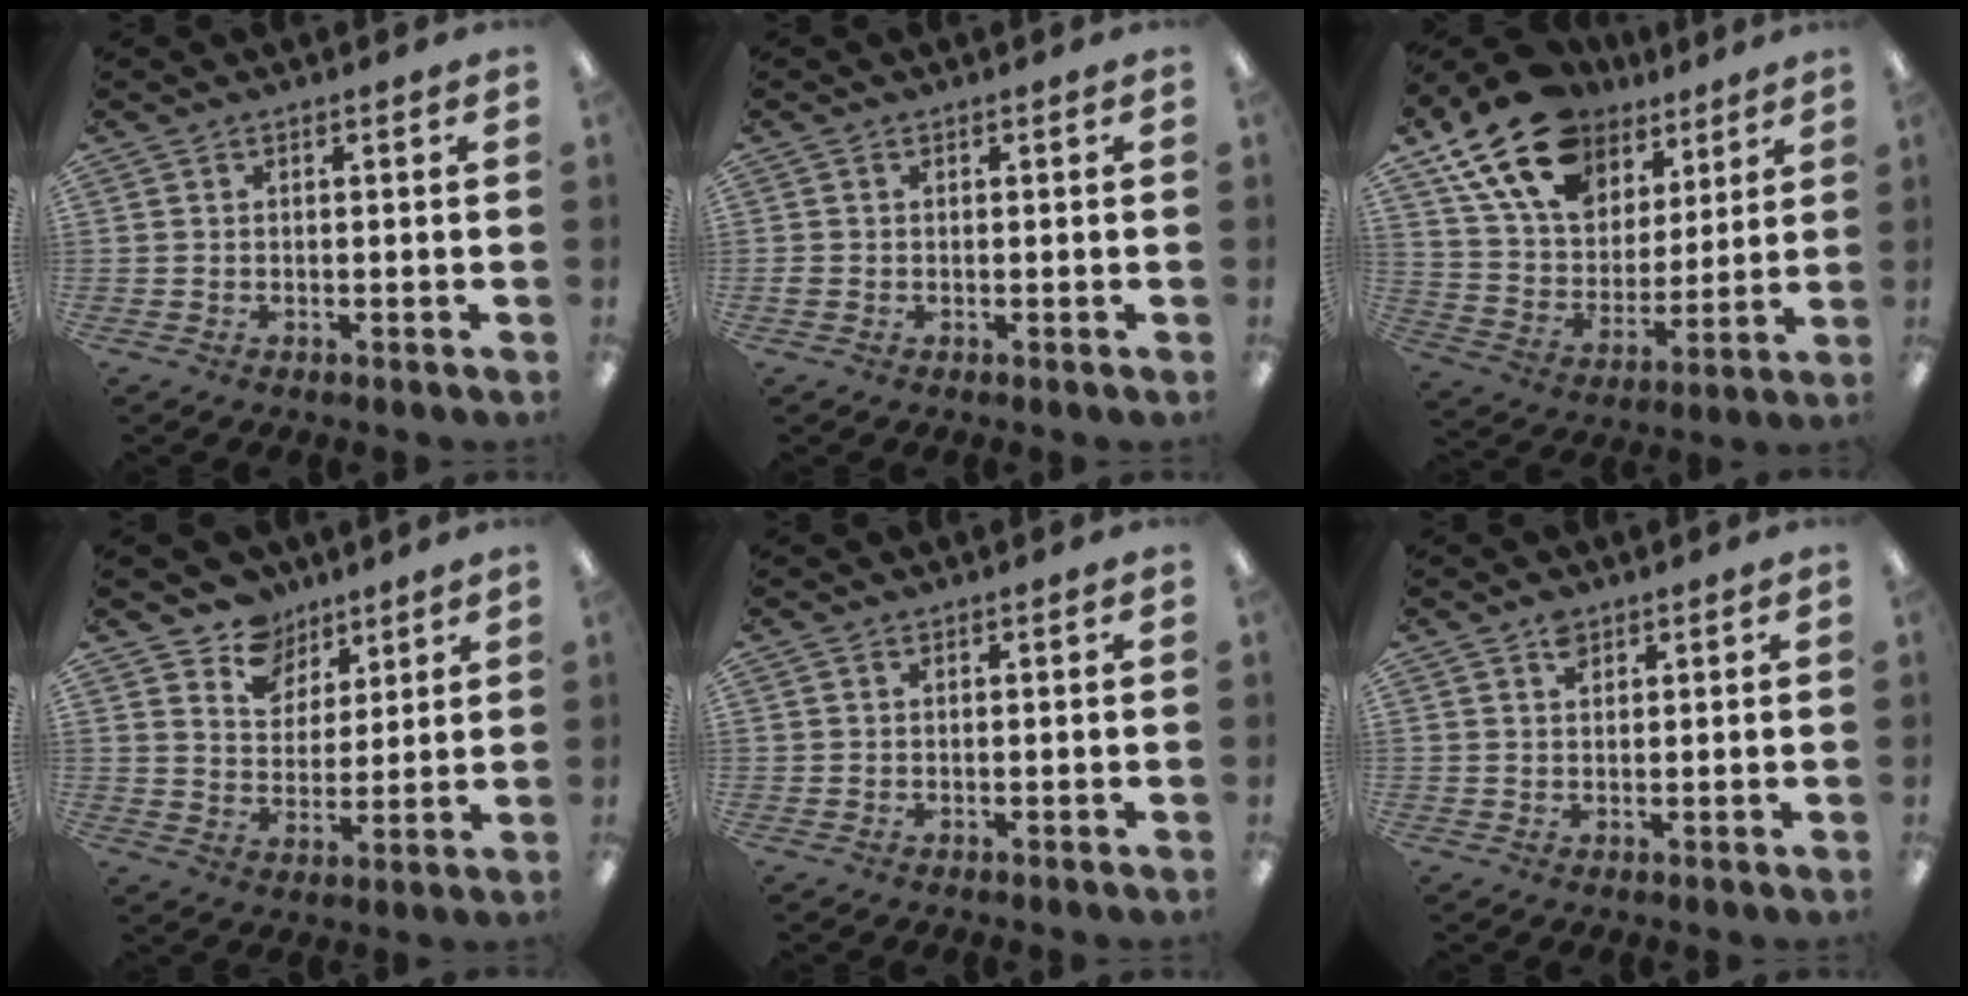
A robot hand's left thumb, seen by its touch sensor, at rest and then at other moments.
{"total": 0.9, "force": [-0.2, 0.7, 0.5], "torque": [-0.008, 0.003, -0.004]}
{"total": 20.4, "force": [13.5, 12.3, 9.1], "torque": [-0.179, -0.064, 0.252]}
{"total": 9.7, "force": [7.2, 6.5, 0.8], "torque": [-0.019, -0.057, 0.135]}
{"total": 0.0}
{"total": 2.5, "force": [1.8, 1.4, 1.1], "torque": [-0.016, -0.004, 0.032]}